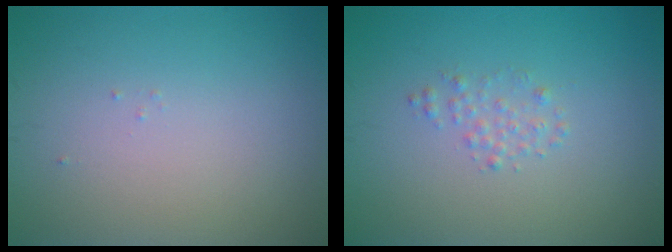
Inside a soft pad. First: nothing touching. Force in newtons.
{"total": 1.1, "press": 1.1, "slide": 0.1}